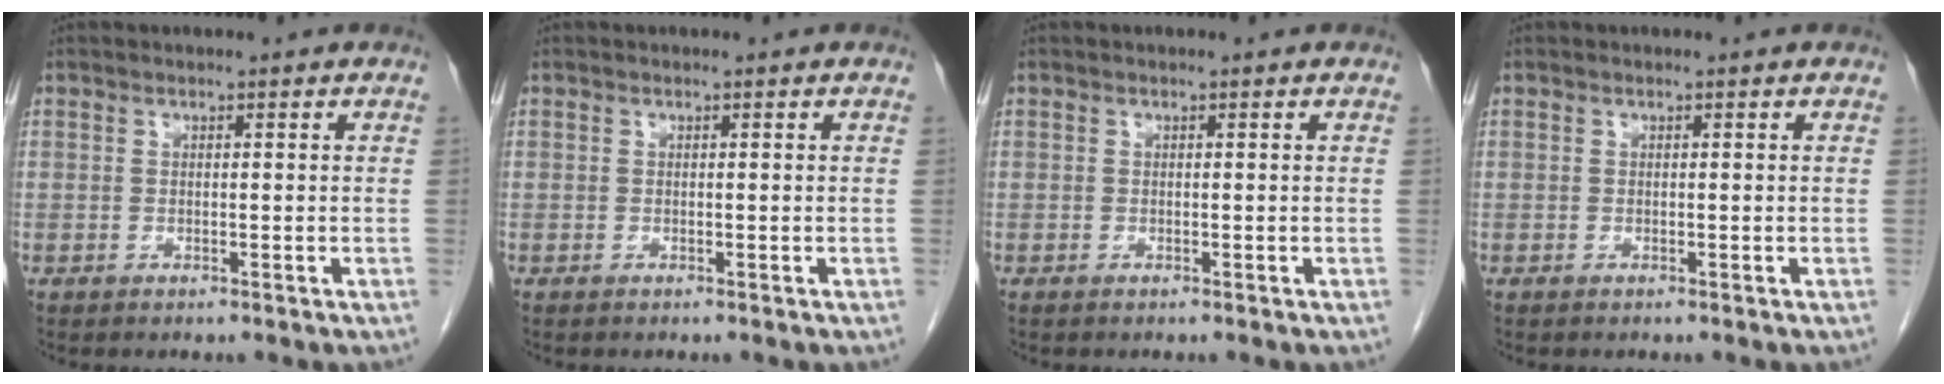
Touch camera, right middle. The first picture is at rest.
{"total": 0.0}
{"total": 0.0}
{"total": 0.0}